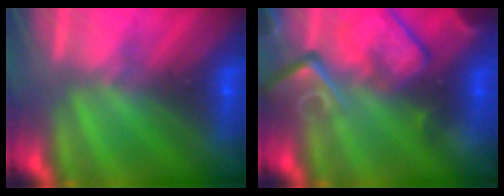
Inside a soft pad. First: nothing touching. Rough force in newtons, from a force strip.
{"total": 9.6}